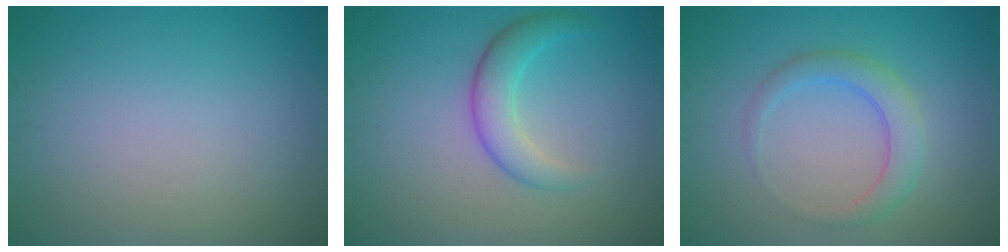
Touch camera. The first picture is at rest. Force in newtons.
{"total": 3.3, "press": 3.3, "slide": 0.2}
{"total": 2.8, "press": 2.8, "slide": 0.1}